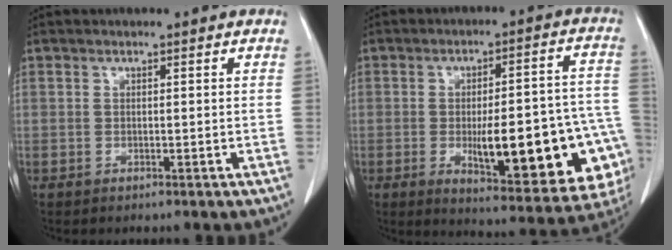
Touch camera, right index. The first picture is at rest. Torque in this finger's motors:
{"motor_torque": [1.79, -0.35, 0.61, 0.14]}